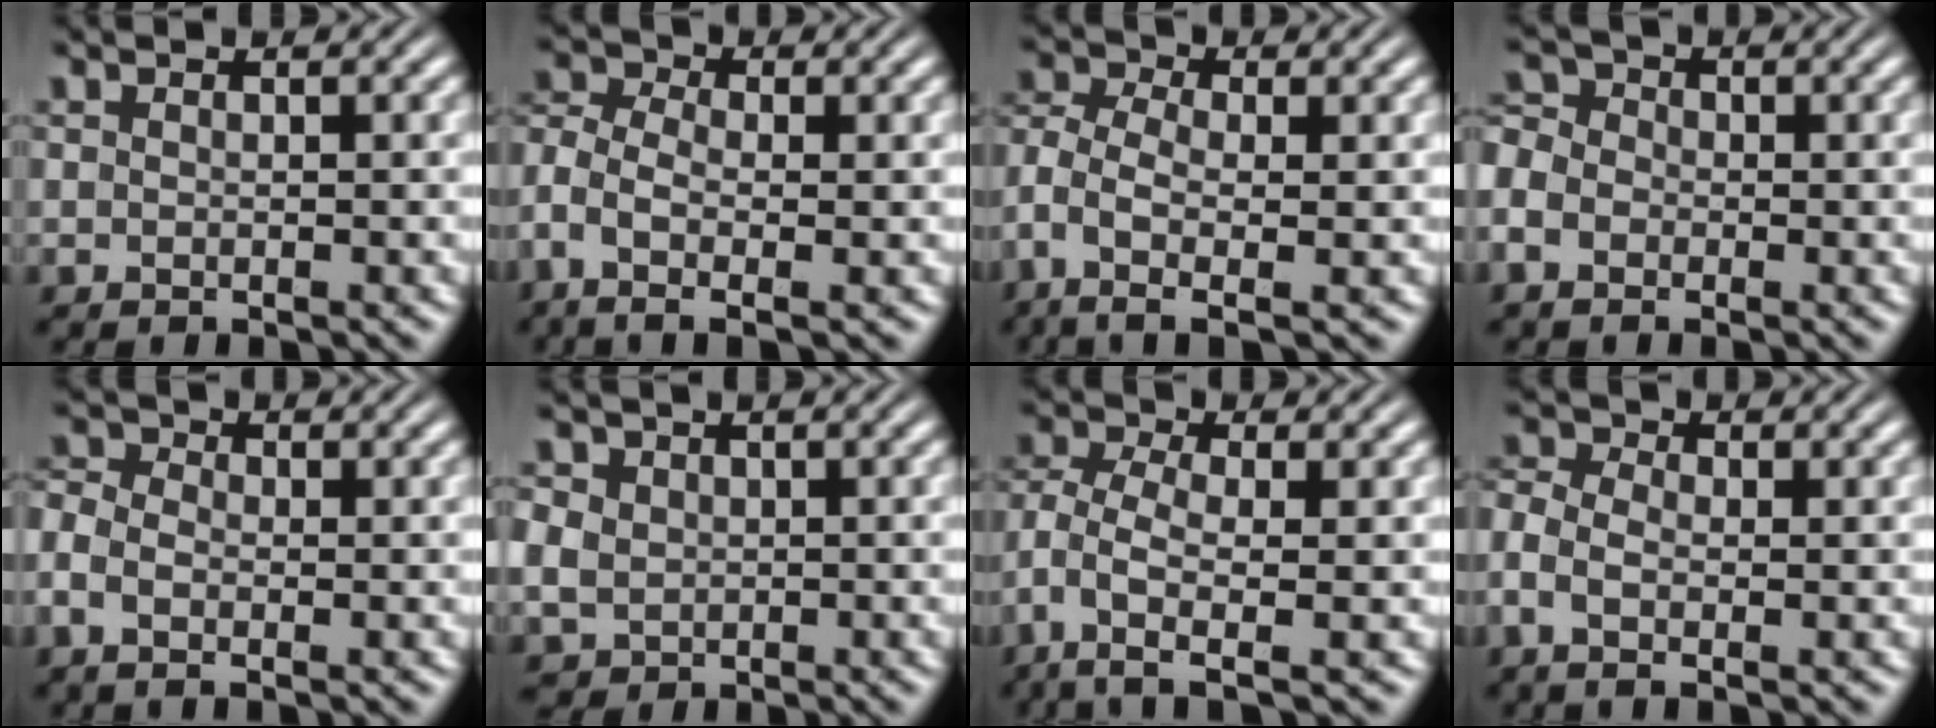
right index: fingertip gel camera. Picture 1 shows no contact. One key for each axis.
{"total": 6.0, "fx": -0.7, "fy": 4.3, "fz": 4.1, "tx": -0.118, "ty": -0.022, "tz": -0.008}
{"total": 6.0, "fx": -1.1, "fy": 3.8, "fz": 4.6, "tx": -0.128, "ty": -0.039, "tz": -0.002}
{"total": 4.9, "fx": -0.6, "fy": 4.4, "fz": 2.1, "tx": -0.050, "ty": -0.007, "tz": -0.021}
{"total": 3.3, "fx": -0.6, "fy": 2.5, "fz": 2.1, "tx": -0.057, "ty": -0.010, "tz": -0.013}
{"total": 4.4, "fx": -0.3, "fy": 4.1, "fz": 1.5, "tx": -0.053, "ty": -0.026, "tz": 0.007}
{"total": 5.6, "fx": -1.8, "fy": 3.1, "fz": 4.4, "tx": -0.123, "ty": -0.047, "tz": -0.004}
{"total": 3.9, "fx": -0.3, "fy": 2.8, "fz": 2.7, "tx": -0.077, "ty": -0.011, "tz": -0.007}